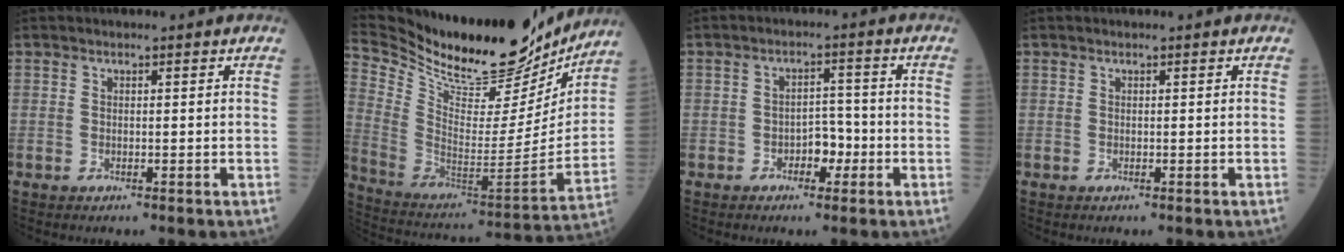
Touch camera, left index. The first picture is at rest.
{"total": 28.4, "force": [25.1, 6.6, 11.5], "torque": [-0.219, -0.047, 0.382]}
{"total": 3.7, "force": [-1.7, 2.1, 2.5], "torque": [-0.032, 0.008, -0.032]}
{"total": 0.0}